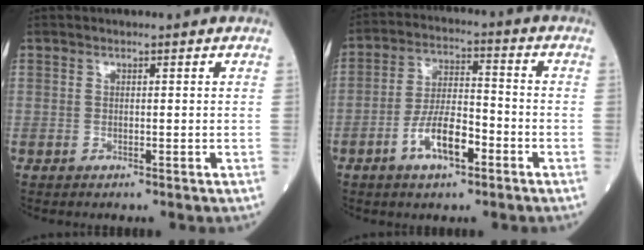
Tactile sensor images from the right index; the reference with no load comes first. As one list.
[{"total": 8.4, "force": [-3.9, 2.8, 6.9], "torque": [-0.133, 0.008, -0.072]}]